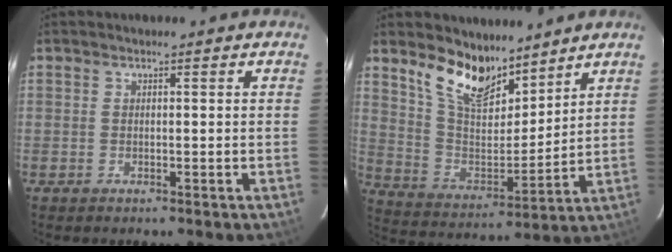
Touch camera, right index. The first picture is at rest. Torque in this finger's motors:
{"motor_torque": [1.07, 1.07, 0.25, 0.07]}